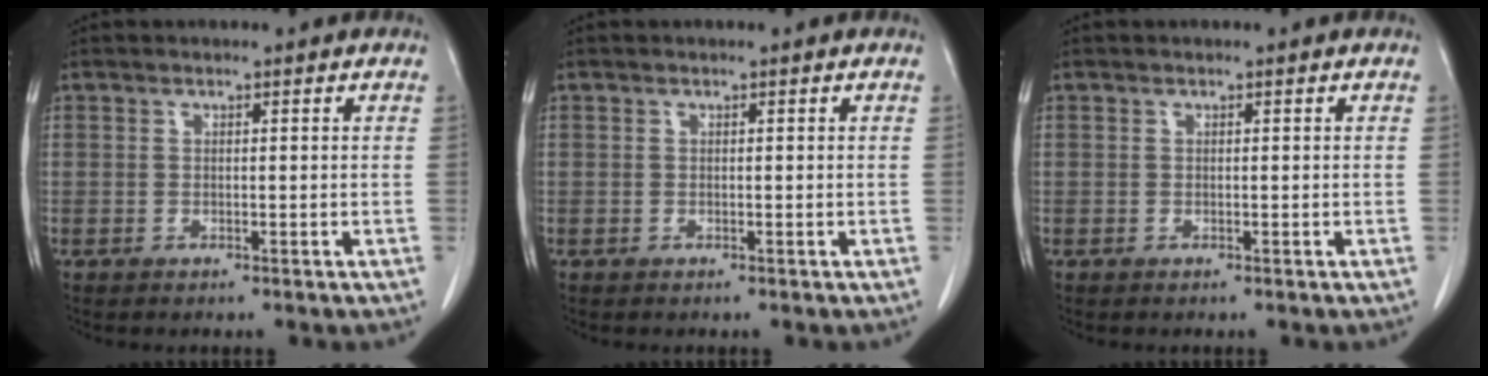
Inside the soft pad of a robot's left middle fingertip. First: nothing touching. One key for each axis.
{"total": 0.0}
{"total": 0.0}